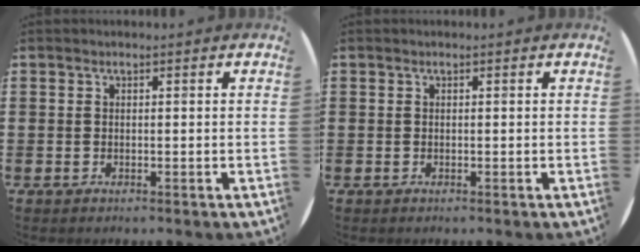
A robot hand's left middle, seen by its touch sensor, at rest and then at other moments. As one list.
[{"total": 0.0}]